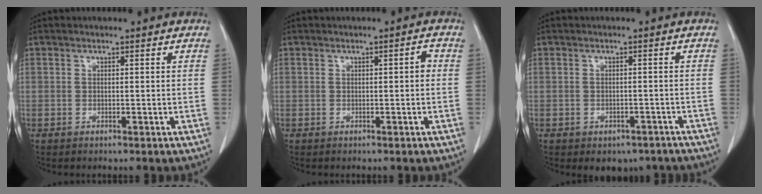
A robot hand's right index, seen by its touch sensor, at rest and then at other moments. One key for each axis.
{"total": 1.2, "fx": -0.1, "fy": 0.3, "fz": 1.2, "tx": -0.012, "ty": 0.003, "tz": -0.001}
{"total": 5.4, "fx": -4.2, "fy": 3.2, "fz": 1.3, "tx": 0.001, "ty": 0.013, "tz": -0.049}